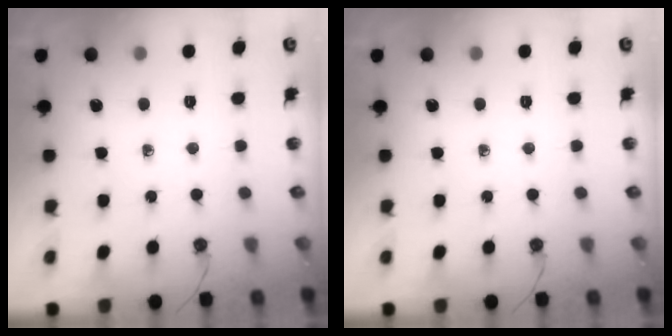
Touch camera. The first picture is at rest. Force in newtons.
{"total": 0.0}